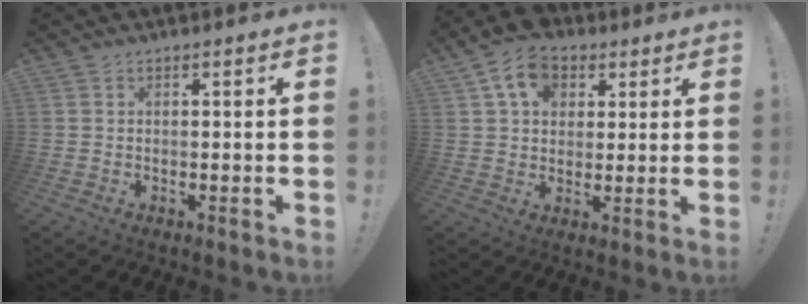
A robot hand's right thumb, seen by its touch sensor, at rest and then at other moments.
{"total": 12.4, "force": [5.4, 9.5, 5.9], "torque": [-0.090, -0.019, 0.104]}